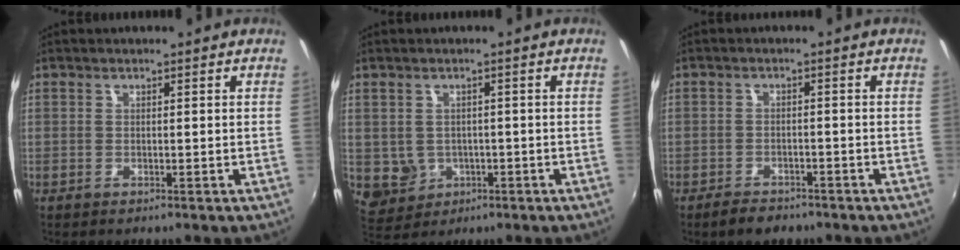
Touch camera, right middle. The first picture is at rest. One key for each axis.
{"total": 5.0, "fx": -0.8, "fy": 4.7, "fz": 1.7, "tx": -0.045, "ty": 0.002, "tz": 0.005}
{"total": 4.4, "fx": -3.5, "fy": 2.2, "fz": 1.5, "tx": -0.042, "ty": 0.002, "tz": -0.054}